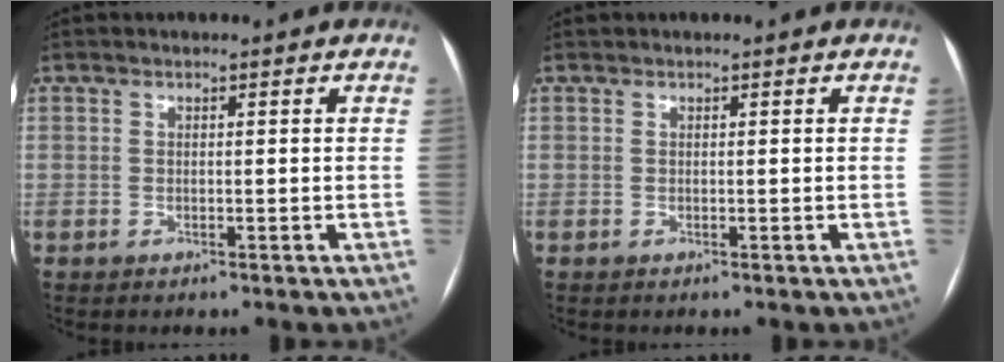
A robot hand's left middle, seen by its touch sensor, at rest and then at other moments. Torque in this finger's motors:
{"motor_torque": [0.08, -0.07, 0.02, 0.00]}